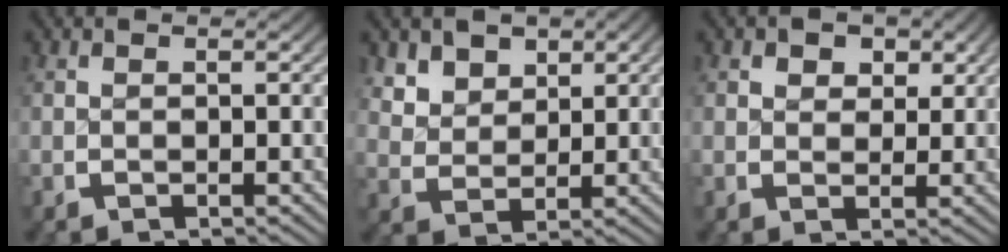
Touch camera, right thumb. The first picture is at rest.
{"total": 4.1, "force": [1.8, 3.1, 2.0], "torque": [-0.040, -0.018, 0.044]}
{"total": 2.4, "force": [1.1, 1.8, 1.0], "torque": [-0.008, -0.014, 0.022]}